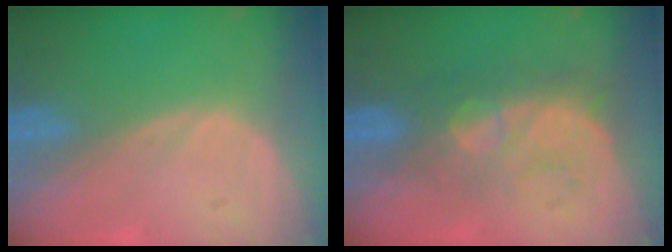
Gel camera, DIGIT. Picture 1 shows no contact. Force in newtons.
{"total": 8.6, "press": 7.6, "slide": 4.0}